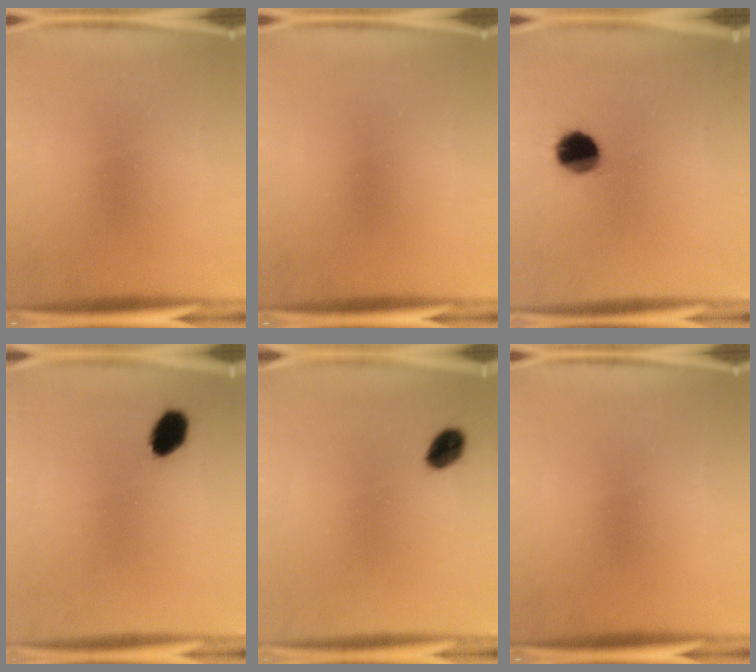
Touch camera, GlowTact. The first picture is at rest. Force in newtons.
{"total": 0.0}
{"total": 9.2}
{"total": 6.2}
{"total": 4.5}
{"total": 0.0}